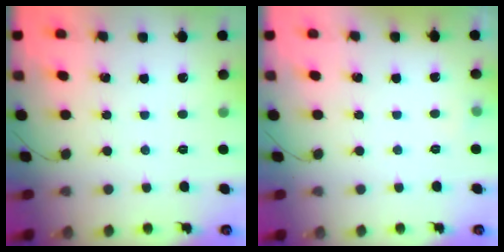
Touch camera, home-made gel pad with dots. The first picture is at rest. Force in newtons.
{"total": 3.1, "press": 2.8, "slide": 1.2}